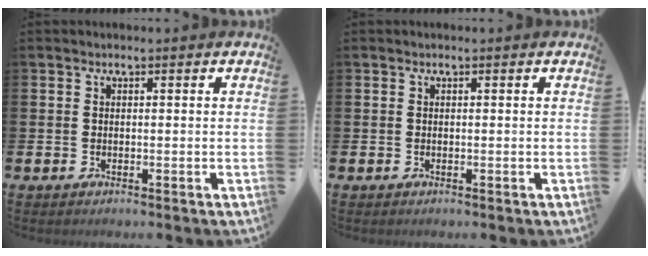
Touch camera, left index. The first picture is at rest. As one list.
[{"total": 0.0}]